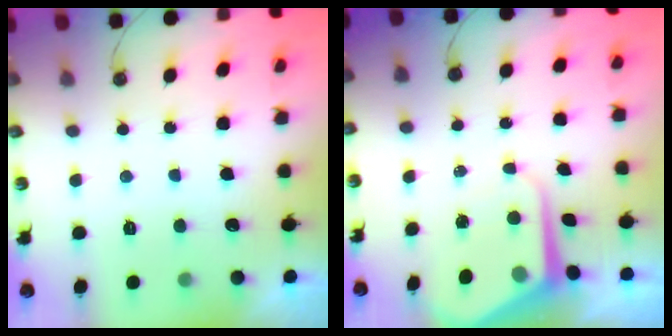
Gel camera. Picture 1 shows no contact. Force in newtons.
{"total": 7.3, "press": 7.3, "slide": 0.6}